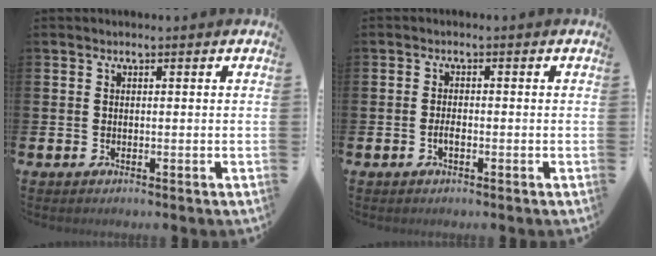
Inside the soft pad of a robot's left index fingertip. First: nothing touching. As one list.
[{"total": 1.4, "force": [-0.6, 0.6, 1.2], "torque": [-0.019, -0.001, -0.012]}]